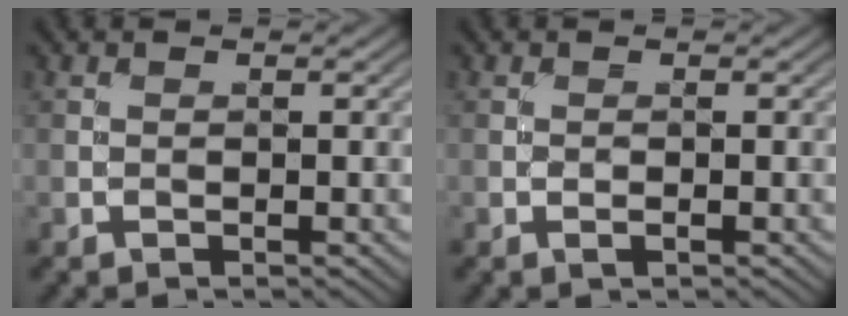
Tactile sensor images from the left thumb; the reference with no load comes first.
{"total": 0.6, "force": [-0.1, 0.2, 0.6], "torque": [-0.013, 0.000, -0.005]}